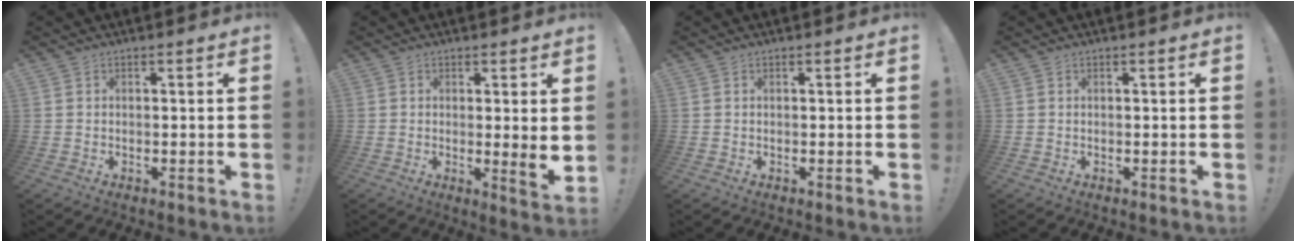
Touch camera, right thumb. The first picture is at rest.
{"total": 4.7, "force": [0.9, -0.2, 4.6], "torque": [-0.061, -0.022, 0.017]}
{"total": 0.0}
{"total": 0.0}